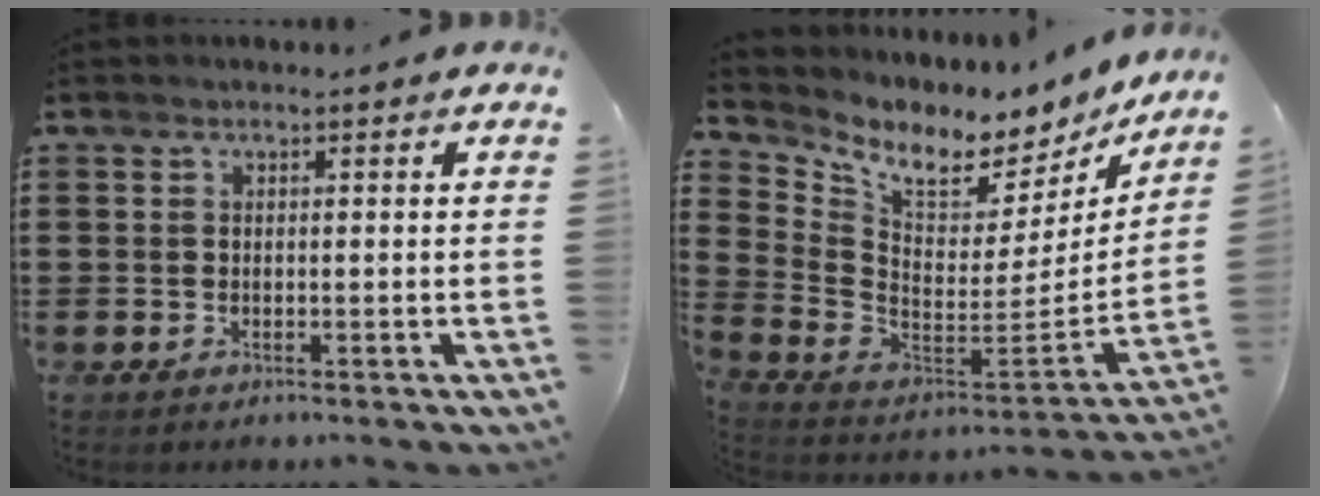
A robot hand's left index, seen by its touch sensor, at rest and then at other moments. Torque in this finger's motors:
{"motor_torque": [2.14, 0.00, 0.44, 0.11]}